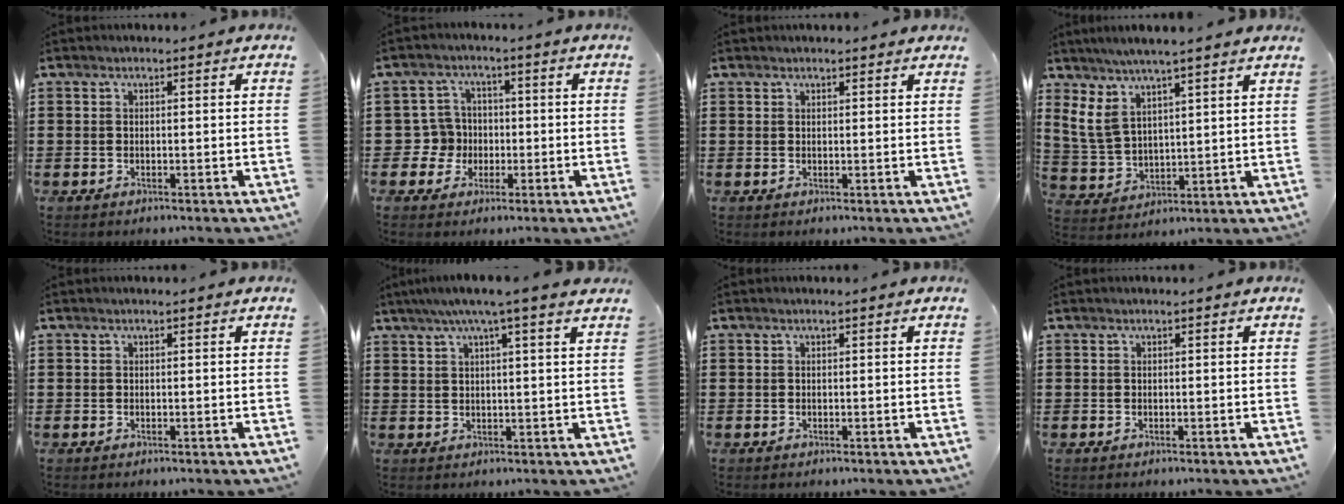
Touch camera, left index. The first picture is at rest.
{"total": 5.2, "force": [-0.8, 5.0, 1.2], "torque": [-0.049, 0.012, -0.015]}
{"total": 1.0, "force": [0.9, 0.2, 0.2], "torque": [-0.006, 0.002, 0.018]}
{"total": 6.7, "force": [4.4, 3.0, 4.1], "torque": [-0.102, -0.008, 0.078]}
{"total": 0.0}
{"total": 4.4, "force": [3.0, -0.4, 3.2], "torque": [-0.071, -0.002, 0.049]}
{"total": 0.0}
{"total": 0.0}